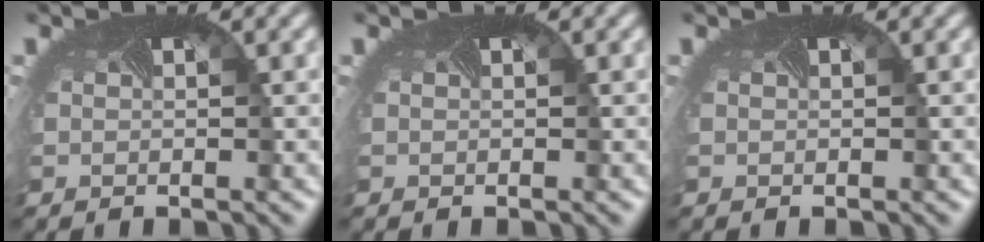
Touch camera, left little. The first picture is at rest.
{"total": 0.0}
{"total": 0.0}